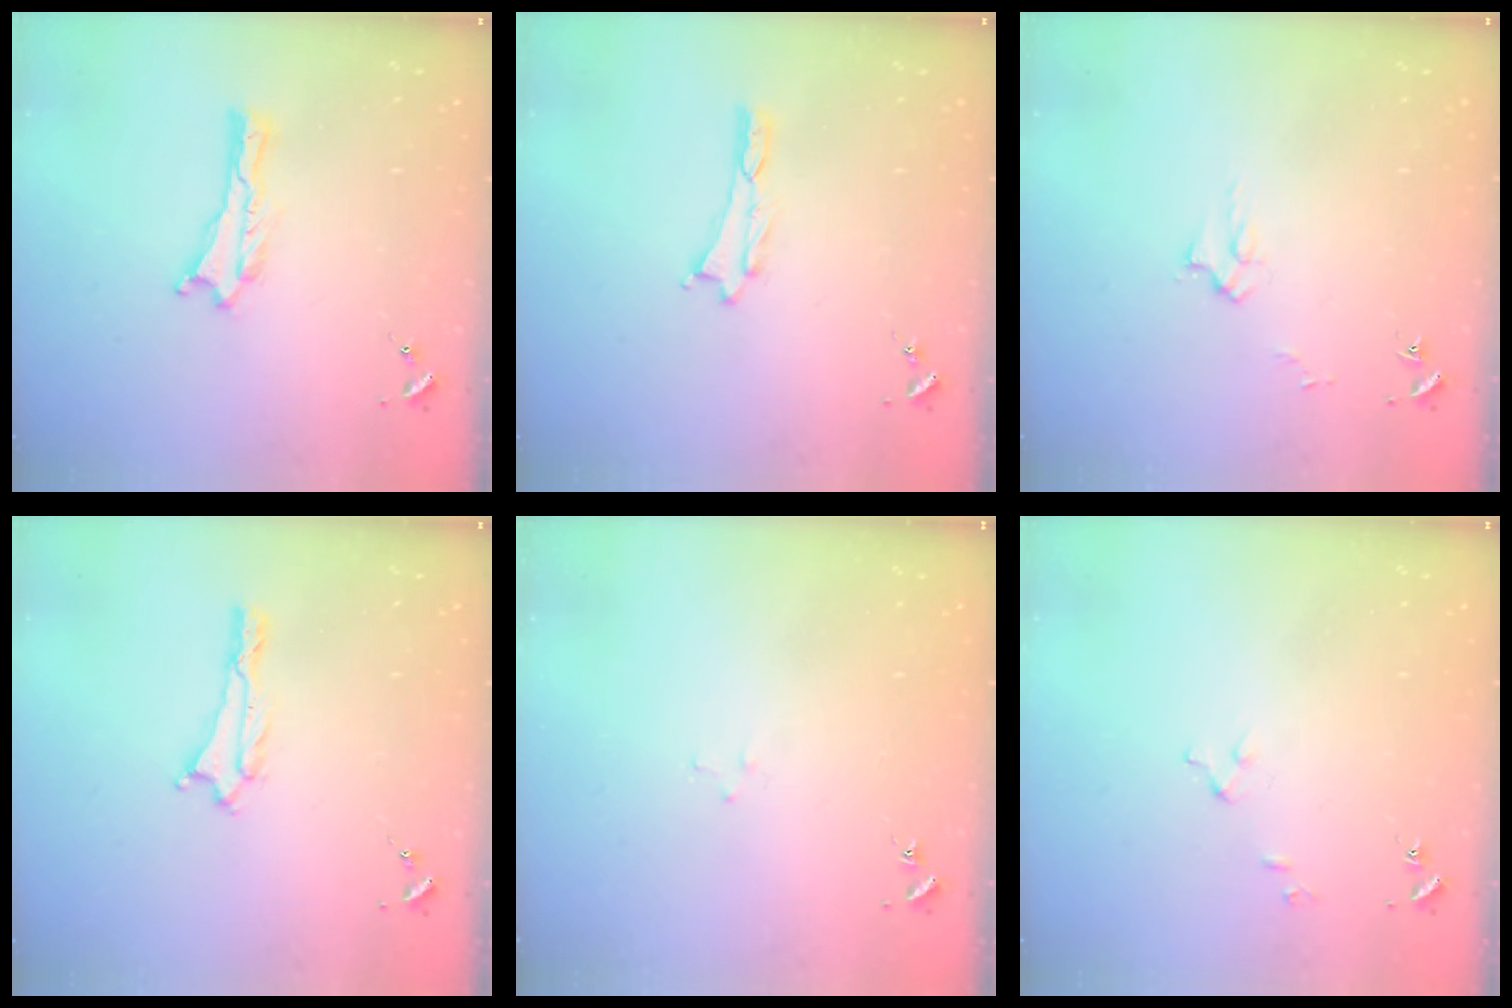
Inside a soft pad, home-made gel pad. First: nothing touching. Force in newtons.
{"total": 0.0}
{"total": 2.6, "press": 2.6, "slide": 0.3}
{"total": 0.0}
{"total": 1.6, "press": 1.6, "slide": 0.1}
{"total": 2.6, "press": 2.6, "slide": 0.3}